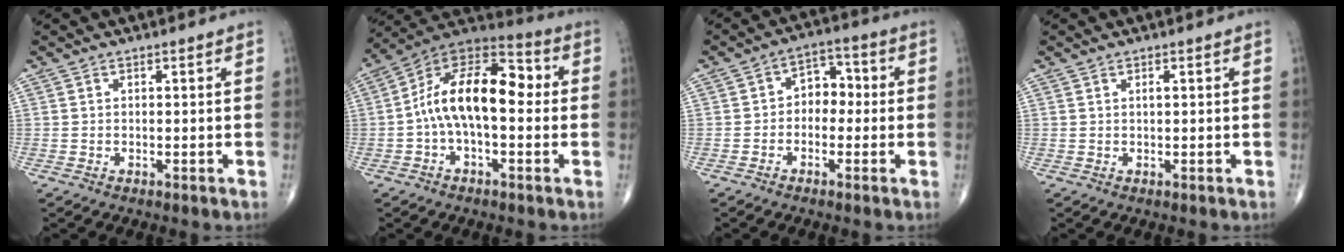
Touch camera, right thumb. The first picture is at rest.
{"total": 16.5, "force": [-0.1, 8.5, 14.1], "torque": [-0.221, 0.051, -0.015]}
{"total": 6.0, "force": [-0.5, 4.5, 4.0], "torque": [-0.020, 0.028, -0.023]}
{"total": 0.6, "force": [0.3, 0.2, 0.5], "torque": [-0.011, 0.001, 0.005]}